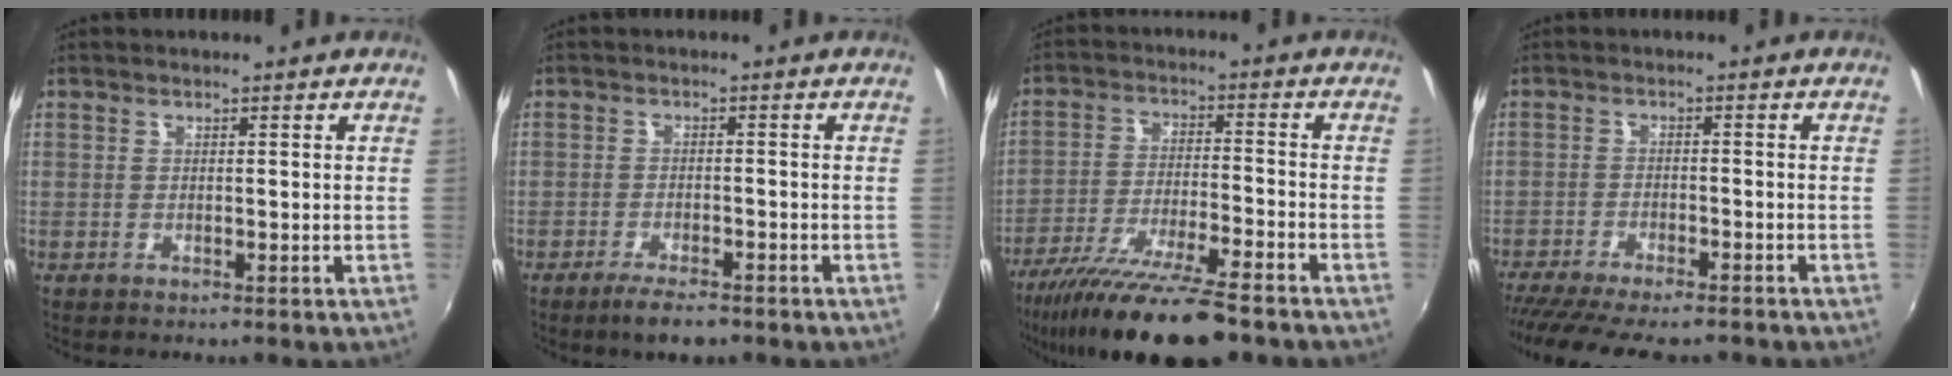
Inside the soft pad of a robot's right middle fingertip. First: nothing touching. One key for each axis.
{"total": 4.9, "fx": -3.7, "fy": 1.2, "fz": 2.9, "tx": -0.066, "ty": -0.009, "tz": -0.066}
{"total": 17.2, "fx": -13.7, "fy": 1.9, "fz": 10.3, "tx": -0.203, "ty": -0.040, "tz": -0.232}
{"total": 13.7, "fx": -11.8, "fy": 2.6, "fz": 6.6, "tx": -0.139, "ty": -0.042, "tz": -0.182}